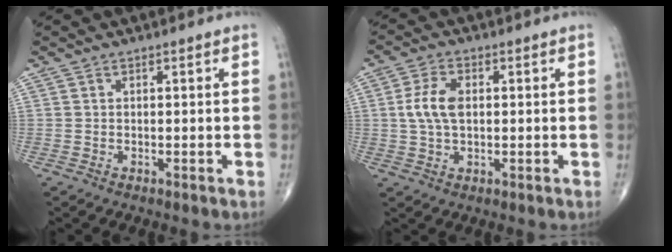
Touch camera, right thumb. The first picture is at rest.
{"total": 6.3, "force": [0.6, 3.6, 5.1], "torque": [-0.108, 0.007, 0.009]}